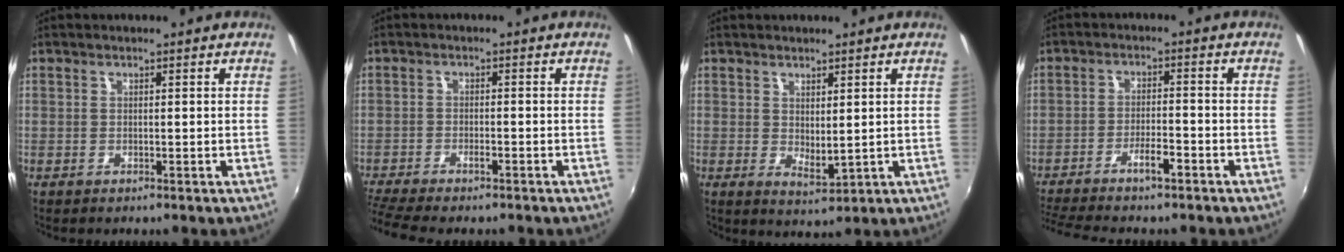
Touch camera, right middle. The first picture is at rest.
{"total": 7.1, "force": [-6.0, 1.0, 3.6], "torque": [-0.097, -0.024, -0.107]}
{"total": 1.7, "force": [0.8, 0.6, 1.4], "torque": [-0.021, -0.003, 0.015]}
{"total": 7.2, "force": [-5.8, 0.6, 4.2], "torque": [-0.092, 0.000, -0.100]}